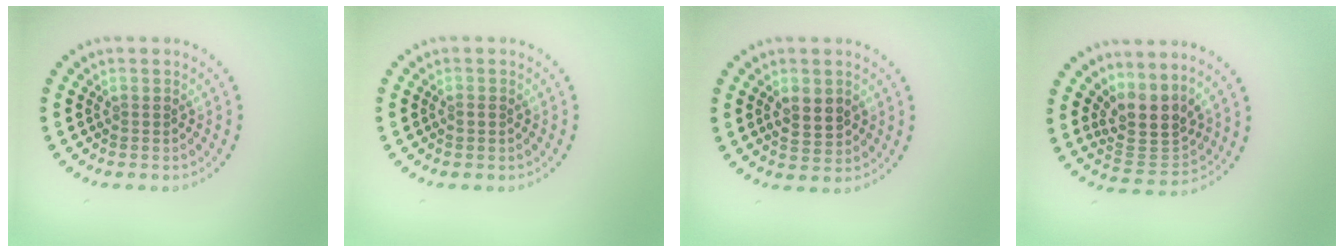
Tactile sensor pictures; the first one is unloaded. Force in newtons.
{"total": 0.8, "press": 0.8, "slide": 0.1}
{"total": 2.6, "press": 2.6, "slide": 0.2}
{"total": 4.0, "press": 3.3, "slide": 2.3}